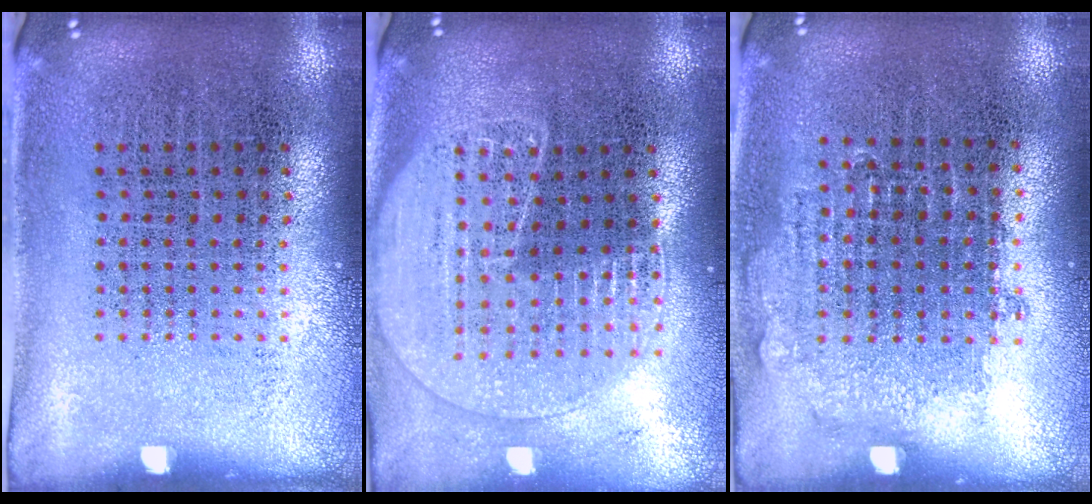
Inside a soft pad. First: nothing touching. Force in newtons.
{"total": 1.7, "press": 1.6, "slide": 0.6}
{"total": 0.8, "press": 0.7, "slide": 0.3}